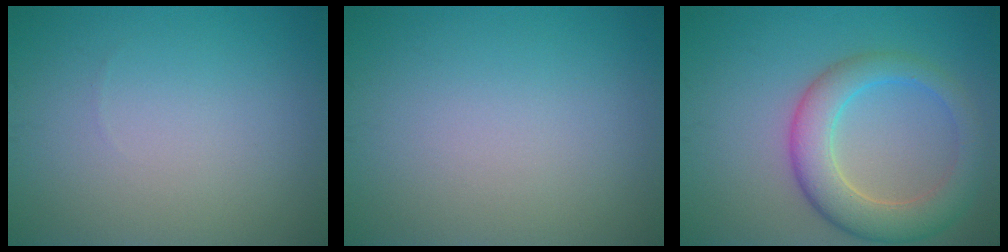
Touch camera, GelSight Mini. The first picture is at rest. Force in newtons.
{"total": 0.0}
{"total": 6.0, "press": 6.0, "slide": 0.4}